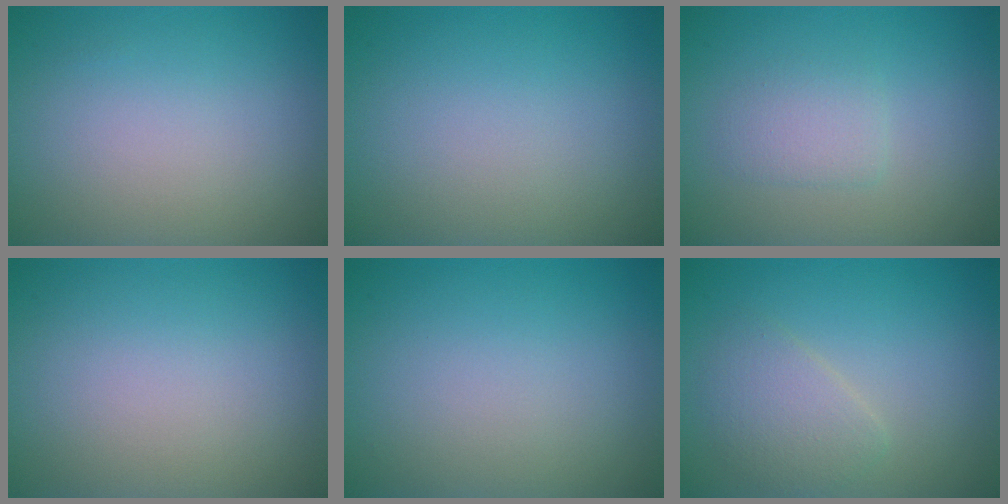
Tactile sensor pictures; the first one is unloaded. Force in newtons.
{"total": 0.0}
{"total": 1.7, "press": 1.7, "slide": 0.3}
{"total": 0.0}
{"total": 0.0}
{"total": 2.5, "press": 2.5, "slide": 0.1}